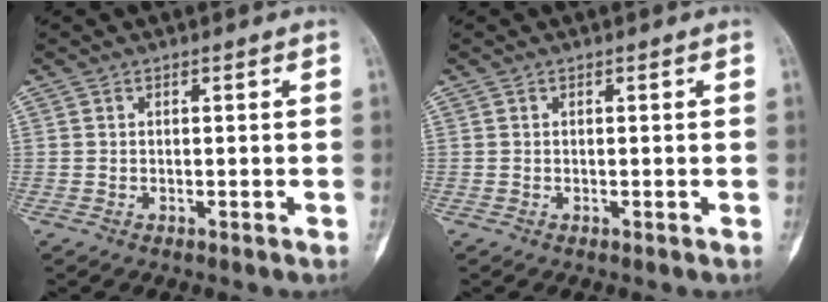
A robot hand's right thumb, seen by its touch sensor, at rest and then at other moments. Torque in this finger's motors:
{"motor_torque": [0.00, 0.00, 0.00, 0.00, 0.00]}